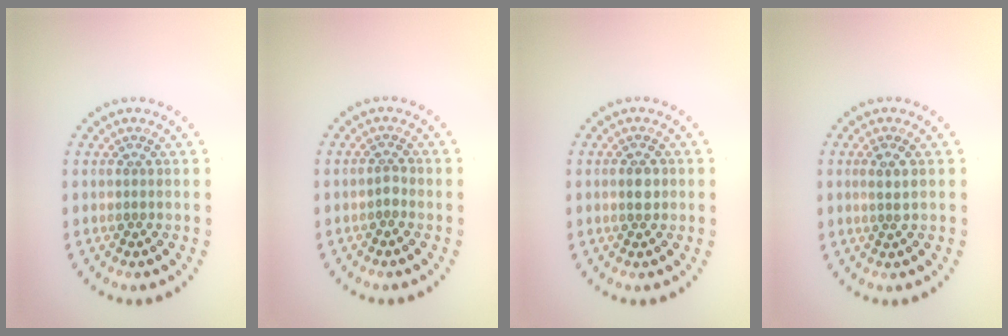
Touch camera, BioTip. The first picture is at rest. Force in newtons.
{"total": 0.9, "press": 0.6, "slide": 0.7}
{"total": 1.3, "press": 1.3, "slide": 0.2}
{"total": 1.5, "press": 1.3, "slide": 0.8}